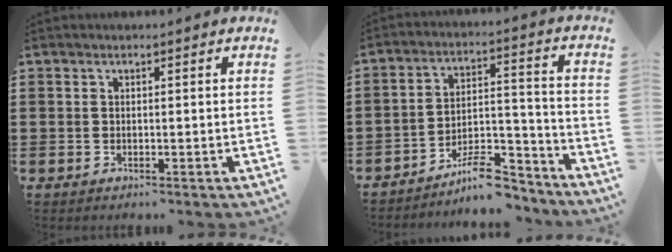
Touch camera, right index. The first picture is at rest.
{"total": 10.1, "force": [-8.2, 3.1, 5.0], "torque": [-0.063, 0.044, -0.147]}